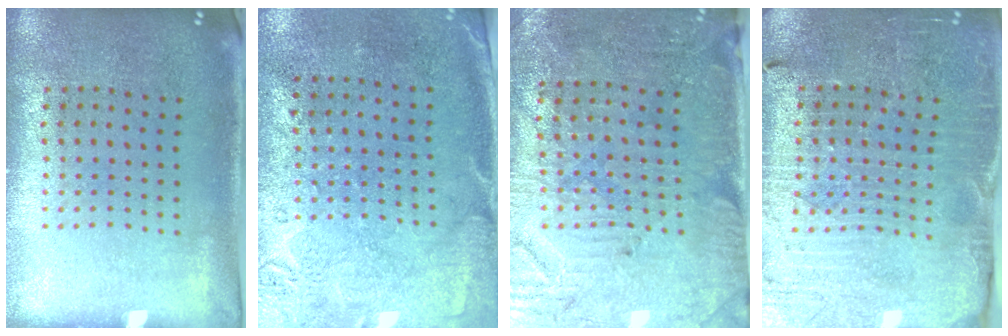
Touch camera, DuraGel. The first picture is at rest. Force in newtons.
{"total": 2.8, "press": 2.2, "slide": 1.7}
{"total": 3.2, "press": 2.9, "slide": 1.4}
{"total": 3.8, "press": 3.7, "slide": 0.9}